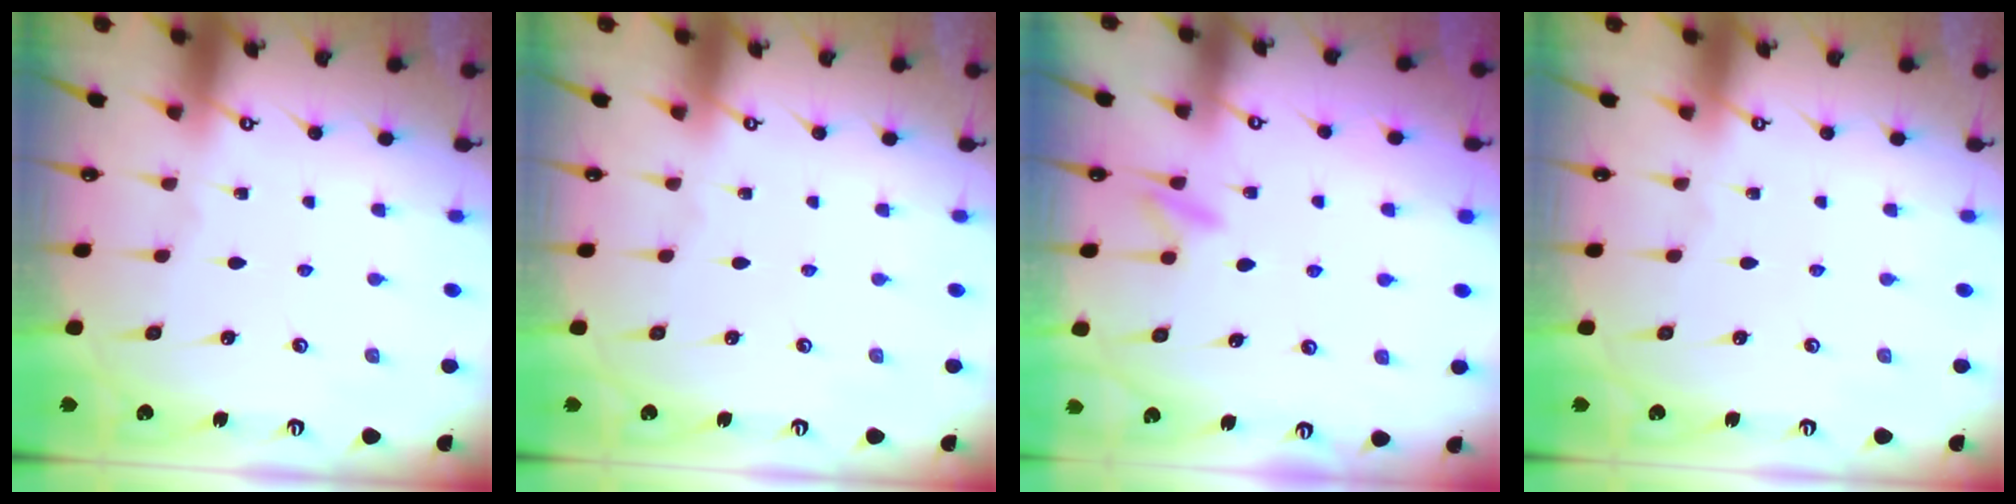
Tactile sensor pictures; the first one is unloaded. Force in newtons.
{"total": 0.0}
{"total": 7.2, "press": 7.1, "slide": 0.6}
{"total": 0.0}